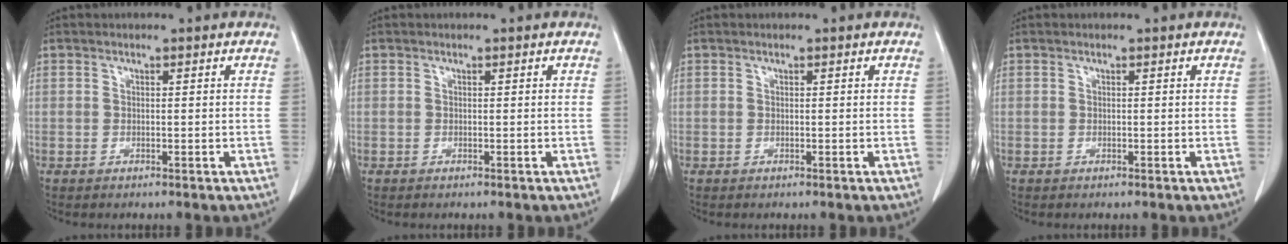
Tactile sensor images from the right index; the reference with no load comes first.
{"total": 0.0}
{"total": 0.0}
{"total": 0.0}